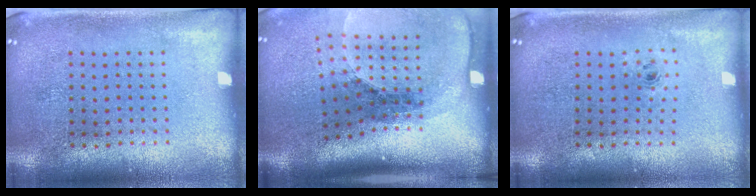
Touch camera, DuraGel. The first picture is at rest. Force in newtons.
{"total": 2.6, "press": 1.9, "slide": 1.9}
{"total": 0.6, "press": 0.3, "slide": 0.5}